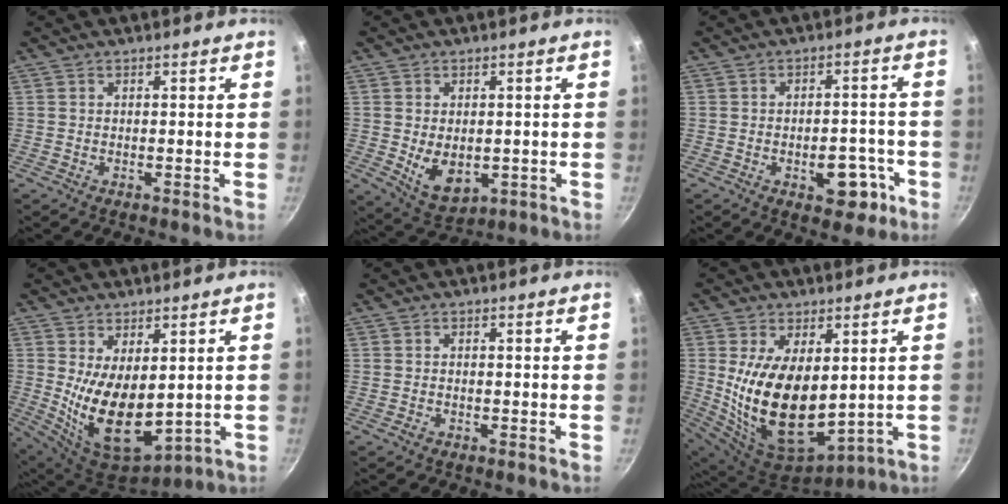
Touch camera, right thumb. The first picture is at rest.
{"total": 8.1, "force": [-0.7, 5.4, 5.9], "torque": [-0.083, -0.015, 0.009]}
{"total": 8.5, "force": [-3.4, 4.9, 6.0], "torque": [-0.047, 0.024, -0.036]}
{"total": 14.4, "force": [0.8, 8.0, 11.9], "torque": [-0.187, -0.038, 0.042]}
{"total": 1.0, "force": [-0.7, 0.6, 0.4], "torque": [-0.010, 0.005, -0.011]}
{"total": 18.7, "force": [1.7, 10.8, 15.2], "torque": [-0.266, -0.036, 0.056]}